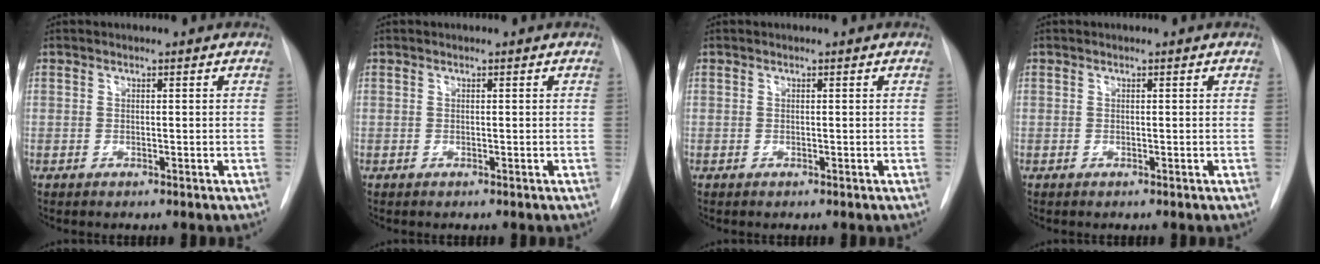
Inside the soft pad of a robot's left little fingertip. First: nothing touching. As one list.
[{"total": 0.0}, {"total": 0.0}, {"total": 0.0}]